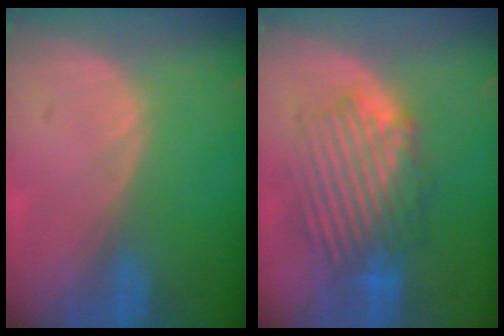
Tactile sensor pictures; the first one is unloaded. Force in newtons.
{"total": 8.7, "press": 8.4, "slide": 2.1}